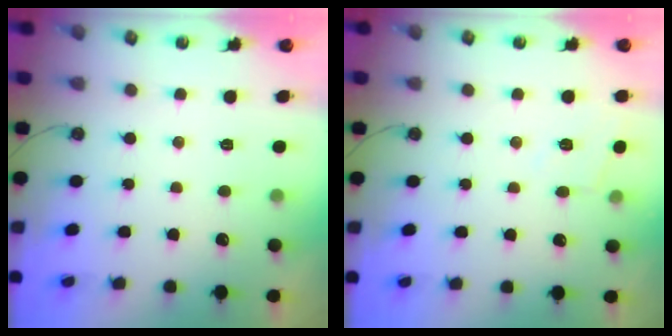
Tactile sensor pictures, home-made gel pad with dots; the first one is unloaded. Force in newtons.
{"total": 5.2, "press": 5.2, "slide": 0.5}